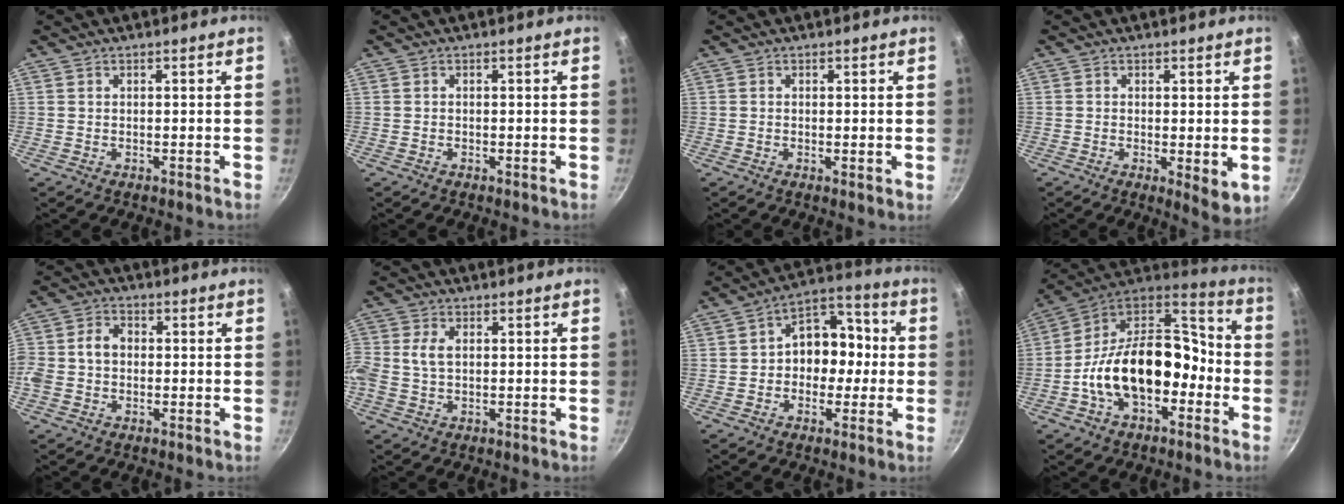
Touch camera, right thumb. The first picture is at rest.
{"total": 0.0}
{"total": 1.0, "force": [0.0, 0.3, 1.0], "torque": [-0.016, -0.006, -0.003]}
{"total": 5.1, "force": [-0.3, 1.9, 4.7], "torque": [-0.066, -0.018, -0.002]}
{"total": 7.0, "force": [-0.4, 5.6, 4.2], "torque": [-0.072, 0.023, -0.022]}
{"total": 4.9, "force": [0.3, 3.2, 3.7], "torque": [-0.075, 0.010, 0.000]}
{"total": 11.7, "force": [-0.4, 9.1, 7.4], "torque": [-0.038, 0.041, -0.022]}
{"total": 20.8, "force": [-5.2, 13.2, 15.2], "torque": [-0.226, 0.071, -0.098]}